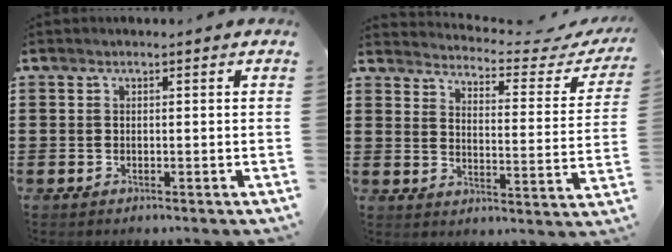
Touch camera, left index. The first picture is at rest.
{"total": 3.6, "force": [3.4, 0.0, 1.2], "torque": [-0.041, -0.032, 0.048]}